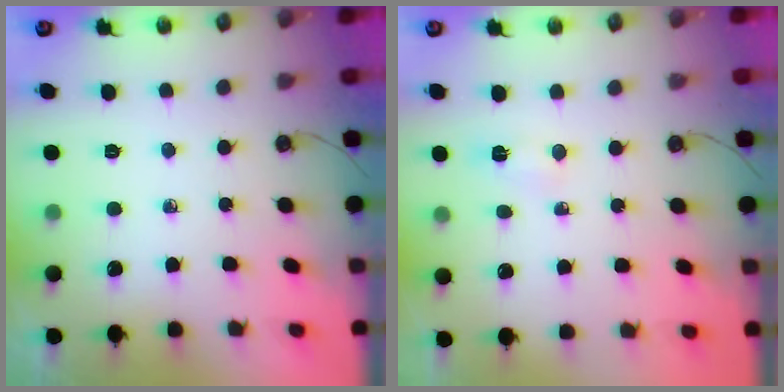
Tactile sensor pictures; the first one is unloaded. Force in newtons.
{"total": 2.8, "press": 2.8, "slide": 0.2}